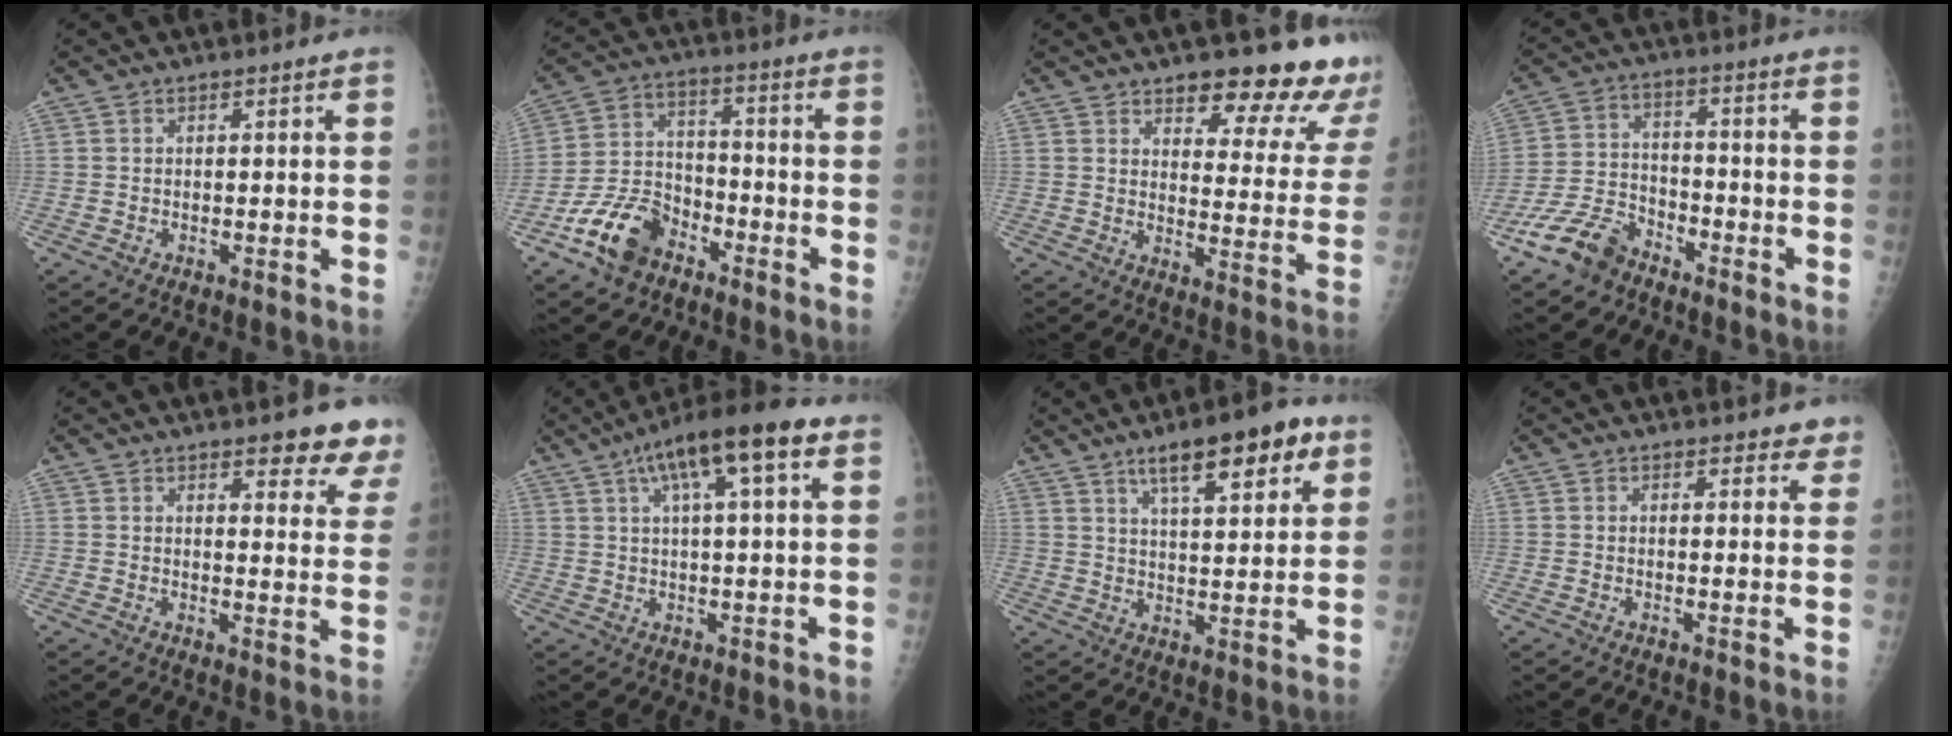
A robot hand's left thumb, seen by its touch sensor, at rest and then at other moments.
{"total": 11.8, "force": [-7.2, 7.3, 5.7], "torque": [-0.097, 0.048, -0.137]}
{"total": 18.0, "force": [14.5, 6.0, 8.8], "torque": [-0.058, -0.098, 0.171]}
{"total": 9.5, "force": [-6.9, 5.3, 3.7], "torque": [-0.070, 0.037, -0.139]}
{"total": 9.5, "force": [7.7, 2.9, 4.7], "torque": [-0.019, -0.041, 0.073]}
{"total": 13.1, "force": [5.7, 2.9, 11.4], "torque": [-0.184, 0.018, 0.087]}
{"total": 13.0, "force": [7.4, 4.0, 9.9], "torque": [-0.124, -0.025, 0.111]}
{"total": 3.2, "force": [2.7, 1.5, 0.8], "torque": [0.024, -0.011, 0.020]}